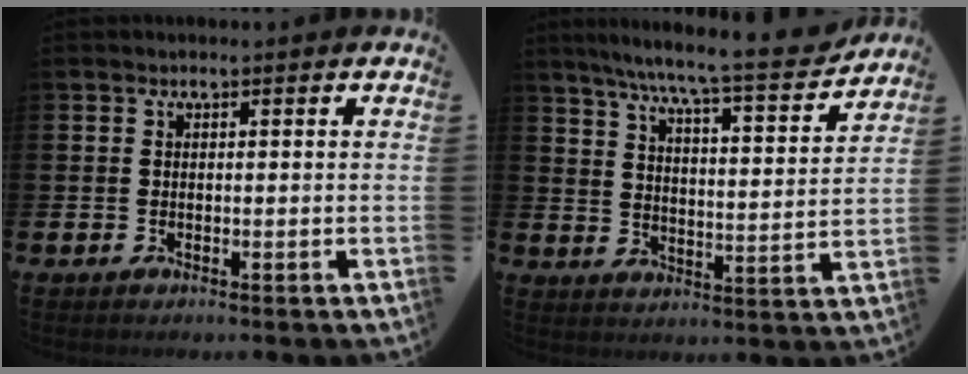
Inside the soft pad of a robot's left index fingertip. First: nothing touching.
{"total": 8.7, "force": [7.9, 0.2, 3.7], "torque": [-0.096, -0.054, 0.133]}